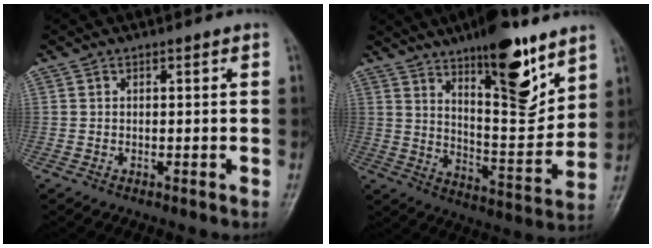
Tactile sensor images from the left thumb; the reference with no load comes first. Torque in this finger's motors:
{"motor_torque": [2.75, 1.15, 1.61, -1.16, 0.15]}